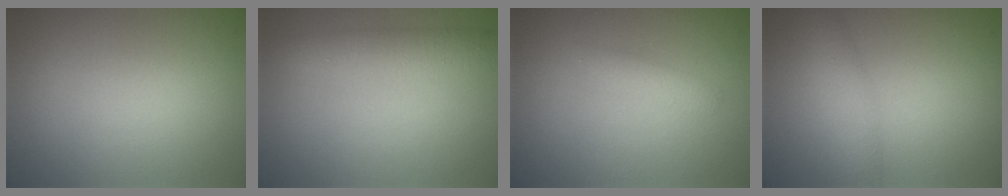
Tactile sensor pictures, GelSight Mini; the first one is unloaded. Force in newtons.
{"total": 2.8, "press": 2.8, "slide": 0.0}
{"total": 1.1, "press": 1.1, "slide": 0.1}
{"total": 2.7, "press": 2.7, "slide": 0.0}